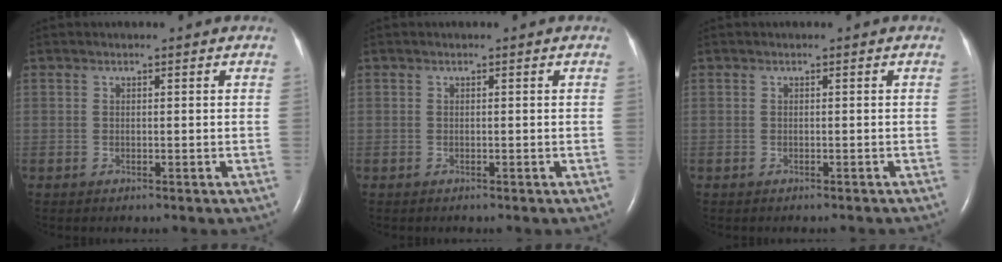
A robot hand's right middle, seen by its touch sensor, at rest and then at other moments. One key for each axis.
{"total": 0.0}
{"total": 1.2, "fx": -1.1, "fy": 0.2, "fz": 0.4, "tx": -0.008, "ty": -0.002, "tz": -0.012}